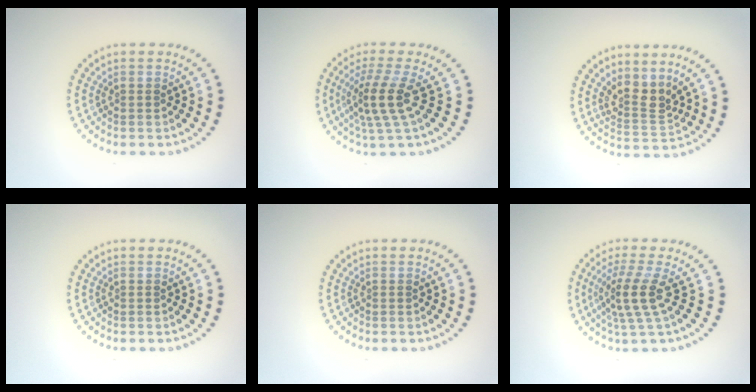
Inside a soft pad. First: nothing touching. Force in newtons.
{"total": 3.9, "press": 2.9, "slide": 2.6}
{"total": 2.9, "press": 2.0, "slide": 2.0}
{"total": 0.0}
{"total": 0.0}
{"total": 3.6, "press": 2.7, "slide": 2.4}